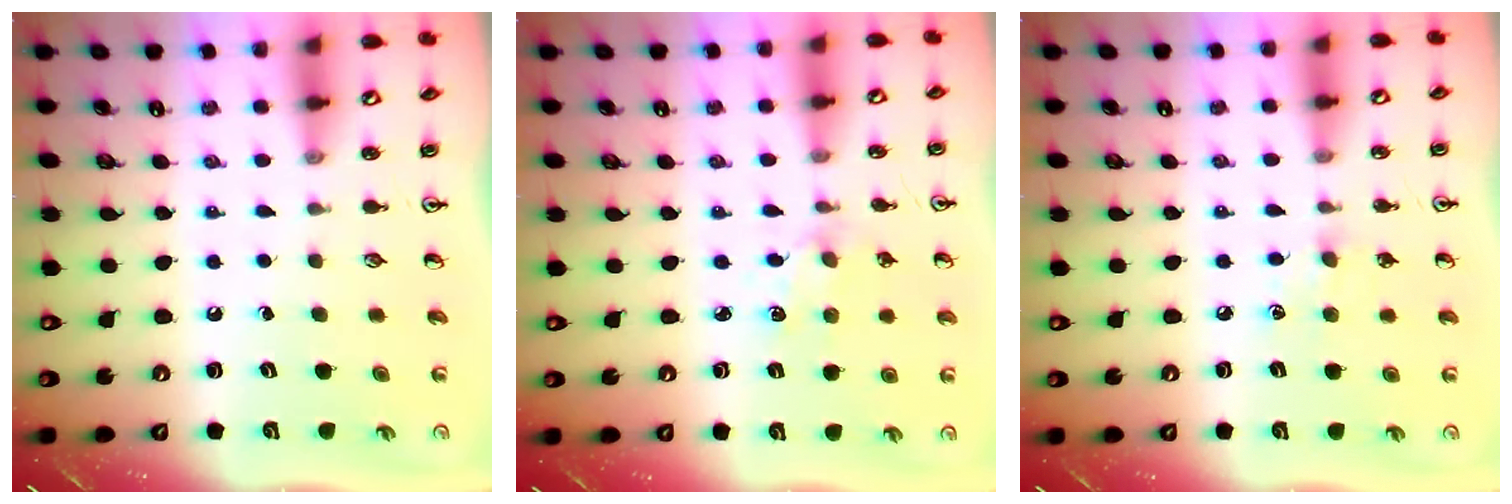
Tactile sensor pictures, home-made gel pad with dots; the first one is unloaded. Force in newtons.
{"total": 1.9, "press": 1.8, "slide": 0.2}
{"total": 6.9, "press": 6.8, "slide": 0.6}